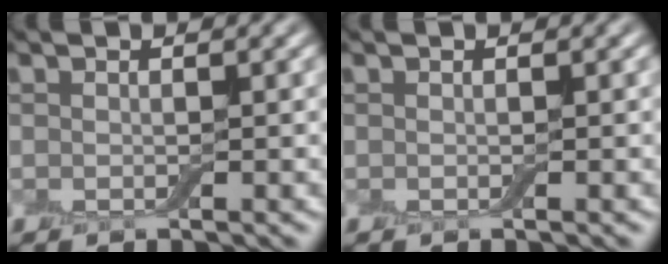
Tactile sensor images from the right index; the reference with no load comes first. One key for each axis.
{"total": 0.0}